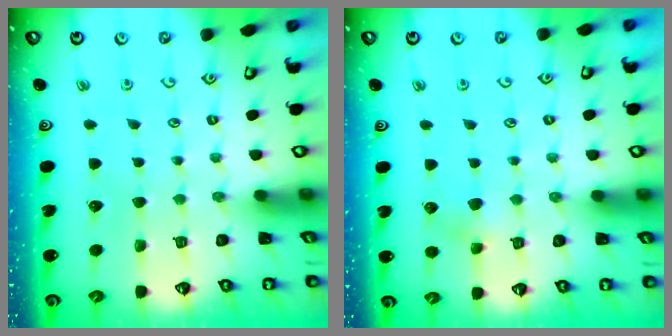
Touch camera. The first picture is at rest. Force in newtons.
{"total": 2.4, "press": 2.4, "slide": 0.4}